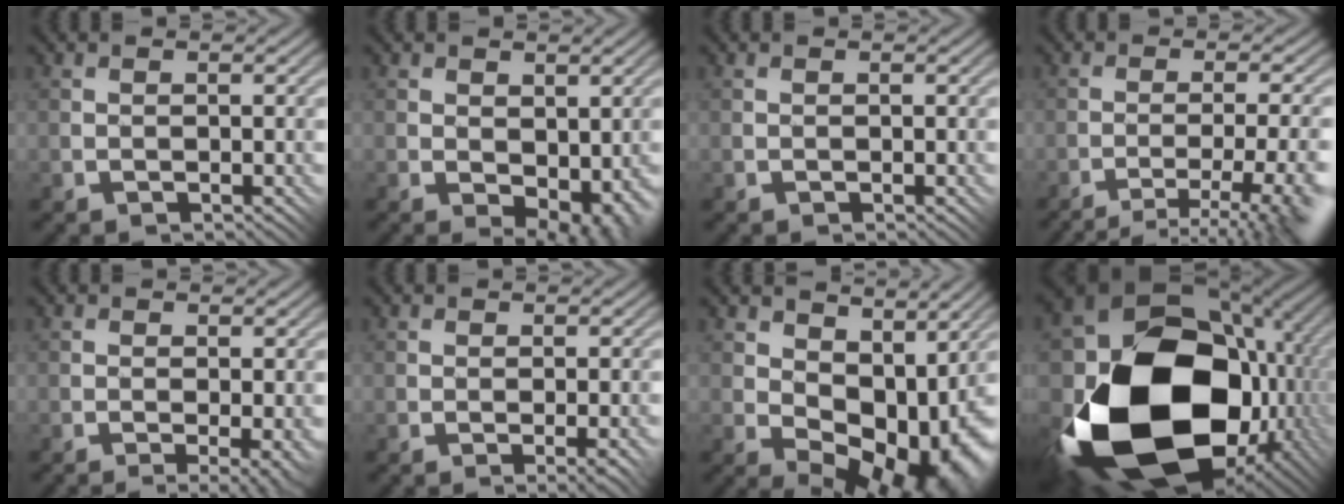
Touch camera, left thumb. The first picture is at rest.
{"total": 4.2, "force": [0.0, 2.7, 3.2], "torque": [-0.056, -0.017, 0.010]}
{"total": 0.0}
{"total": 9.9, "force": [-7.2, 1.2, 6.7], "torque": [-0.088, 0.010, -0.083]}
{"total": 4.1, "force": [-2.5, 1.4, 2.9], "torque": [-0.034, 0.001, -0.025]}
{"total": 1.9, "force": [-0.9, 0.7, 1.5], "torque": [-0.020, -0.001, -0.007]}
{"total": 11.1, "force": [2.8, 6.7, 8.4], "torque": [-0.115, -0.017, 0.066]}
{"total": 21.0, "force": [-4.3, 15.1, 14.0], "torque": [-0.321, -0.065, -0.035]}